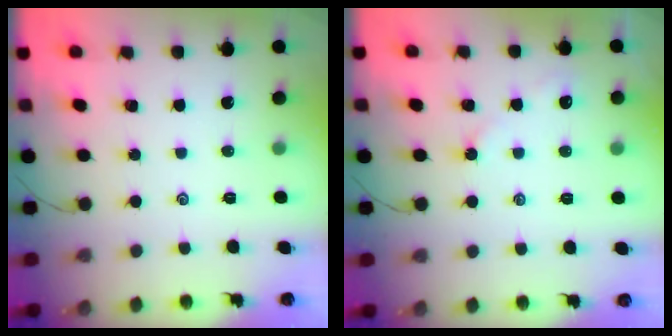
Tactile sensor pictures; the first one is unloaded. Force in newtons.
{"total": 2.3, "press": 2.3, "slide": 0.3}